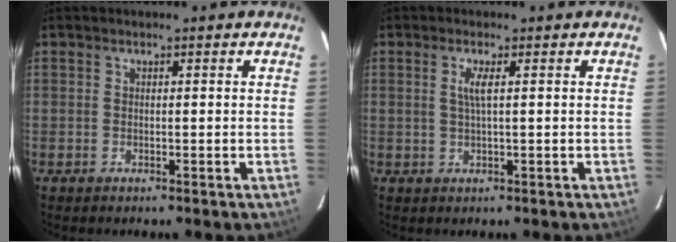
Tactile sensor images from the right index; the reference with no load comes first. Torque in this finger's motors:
{"motor_torque": [0.03, -0.01, 0.07, 0.04]}